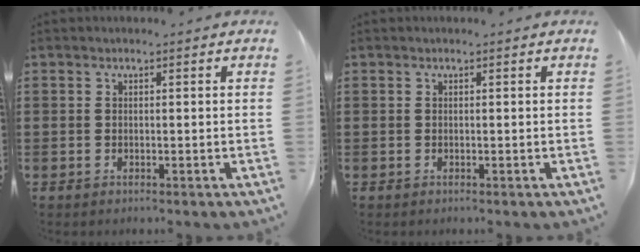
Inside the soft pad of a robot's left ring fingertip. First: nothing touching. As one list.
[{"total": 0.0}]